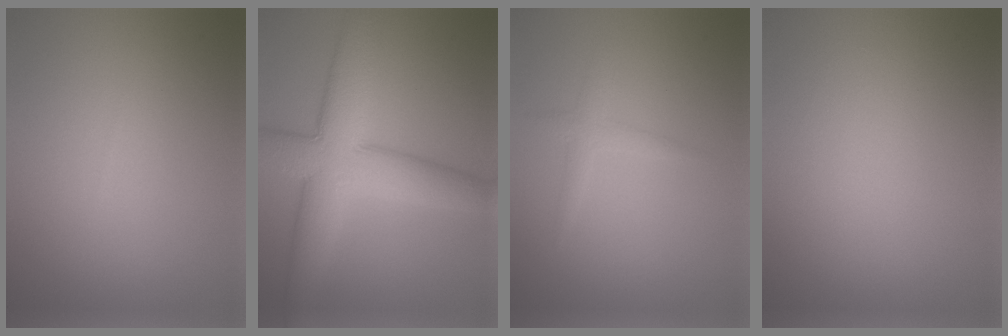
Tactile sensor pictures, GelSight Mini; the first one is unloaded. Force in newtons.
{"total": 9.2, "press": 9.2, "slide": 0.3}
{"total": 1.3, "press": 1.3, "slide": 0.1}
{"total": 0.0}